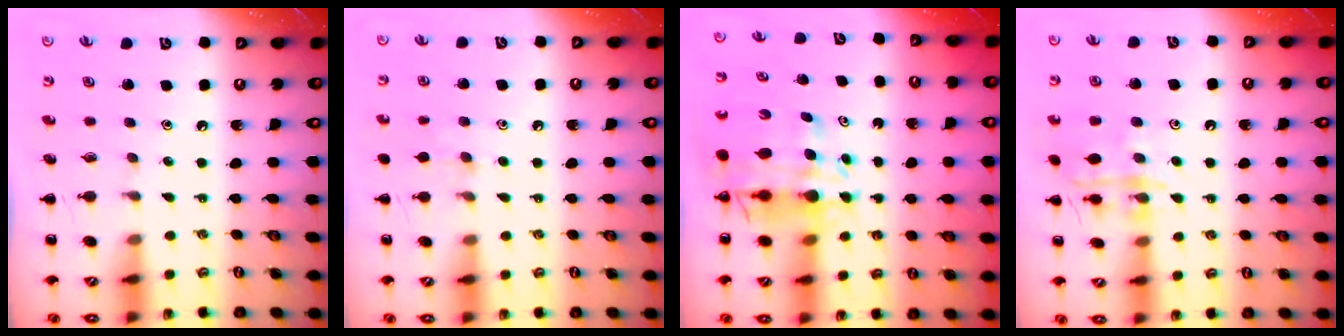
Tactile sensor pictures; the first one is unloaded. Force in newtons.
{"total": 6.1, "press": 5.8, "slide": 1.9}
{"total": 14.9, "press": 14.4, "slide": 4.1}
{"total": 13.0, "press": 13.0, "slide": 0.6}